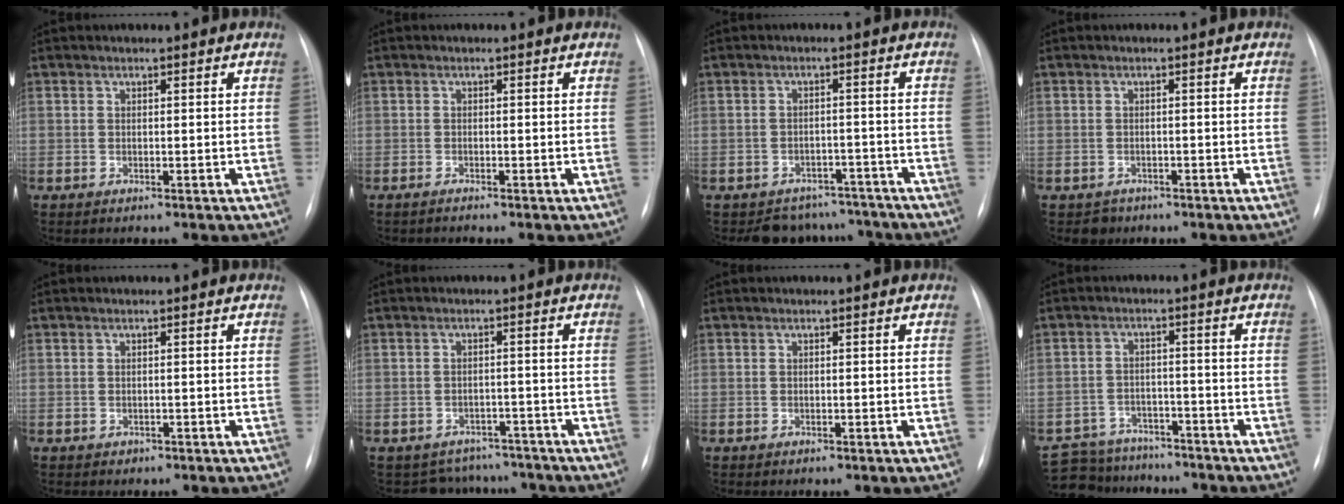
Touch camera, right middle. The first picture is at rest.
{"total": 0.9, "force": [-0.8, -0.1, 0.3], "torque": [-0.007, -0.001, -0.013]}
{"total": 7.3, "force": [-6.5, 3.3, -0.9], "torque": [0.028, 0.028, -0.081]}
{"total": 1.9, "force": [-1.2, 1.4, -0.1], "torque": [0.000, 0.005, -0.018]}
{"total": 0.7, "force": [-0.3, 0.6, 0.1], "torque": [-0.004, 0.002, -0.003]}
{"total": 6.6, "force": [-5.9, 2.9, -1.0], "torque": [0.021, 0.025, -0.072]}
{"total": 0.0}
{"total": 10.0, "force": [-9.1, 4.1, 0.8], "torque": [-0.015, 0.018, -0.131]}